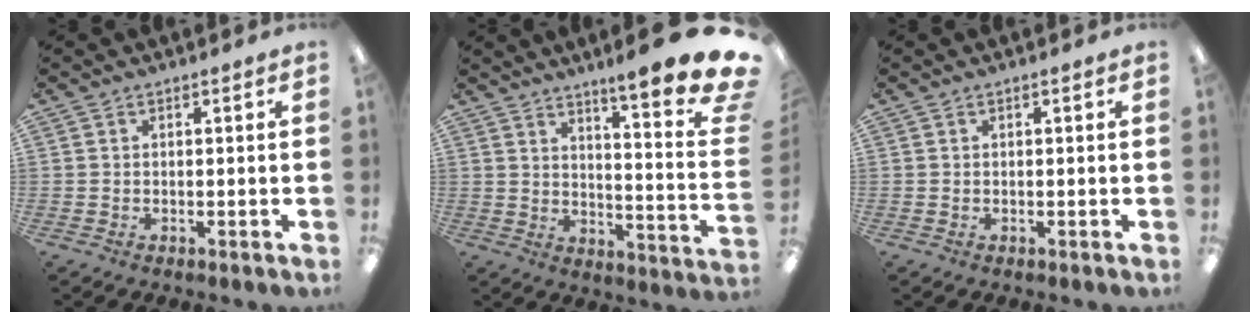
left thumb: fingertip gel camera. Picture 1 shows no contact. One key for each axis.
{"total": 13.4, "fx": 9.6, "fy": 1.0, "fz": 9.2, "tx": -0.136, "ty": -0.092, "tz": 0.153}
{"total": 0.0}